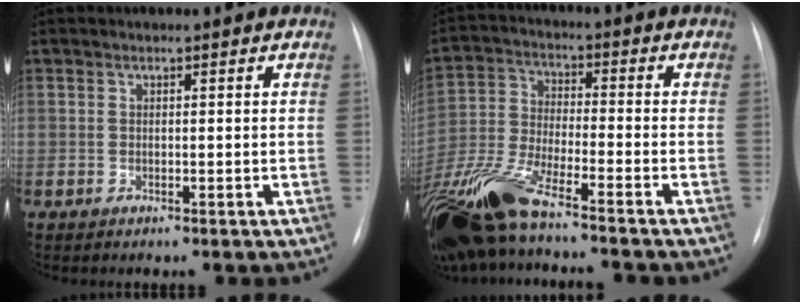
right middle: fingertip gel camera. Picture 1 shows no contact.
{"total": 16.6, "force": [-13.0, 1.6, 10.2], "torque": [-0.235, -0.037, -0.246]}